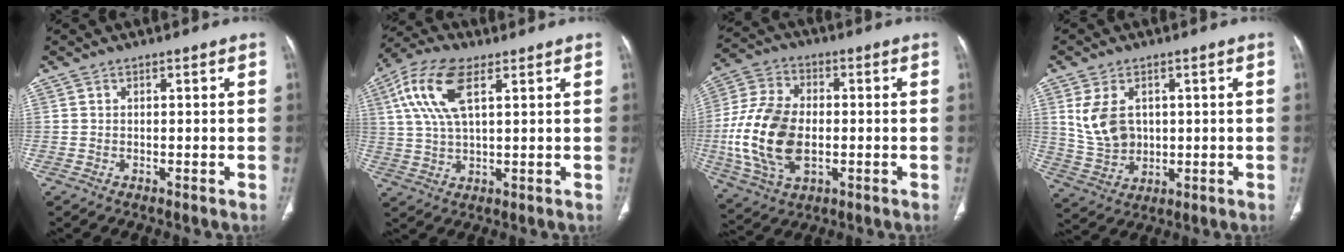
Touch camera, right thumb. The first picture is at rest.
{"total": 11.5, "force": [4.4, 5.1, 9.4], "torque": [-0.206, 0.009, 0.084]}
{"total": 17.7, "force": [-1.8, 11.1, 13.7], "torque": [-0.274, 0.006, -0.025]}
{"total": 8.9, "force": [2.1, 6.4, 5.8], "torque": [-0.097, -0.005, 0.058]}